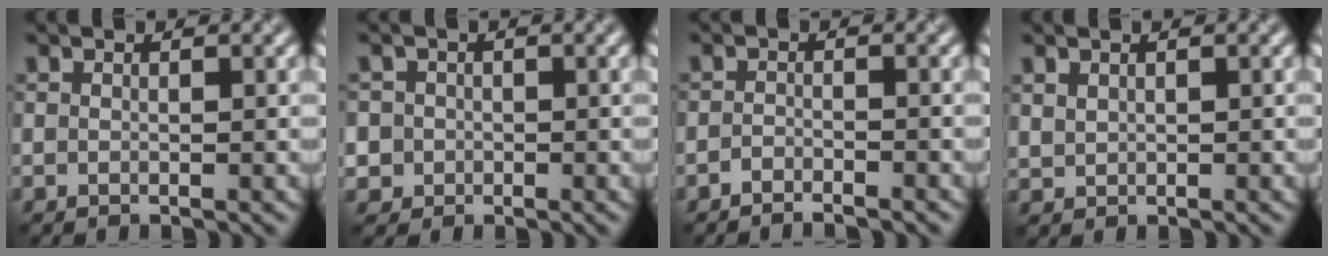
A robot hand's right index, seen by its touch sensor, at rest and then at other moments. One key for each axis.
{"total": 3.2, "fx": -0.5, "fy": 3.1, "fz": 0.5, "tx": 0.009, "ty": 0.013, "tz": -0.025}
{"total": 1.4, "fx": -1.3, "fy": 0.3, "fz": 0.5, "tx": -0.005, "ty": 0.001, "tz": -0.026}
{"total": 0.9, "fx": 0.6, "fy": 0.7, "fz": 0.2, "tx": -0.007, "ty": -0.002, "tz": 0.017}